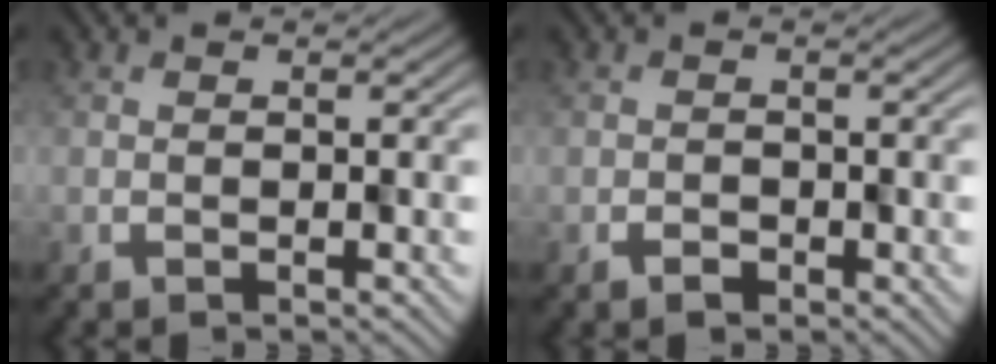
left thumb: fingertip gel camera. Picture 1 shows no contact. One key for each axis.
{"total": 1.4, "fx": -0.7, "fy": 1.0, "fz": 0.6, "tx": -0.008, "ty": 0.000, "tz": -0.013}